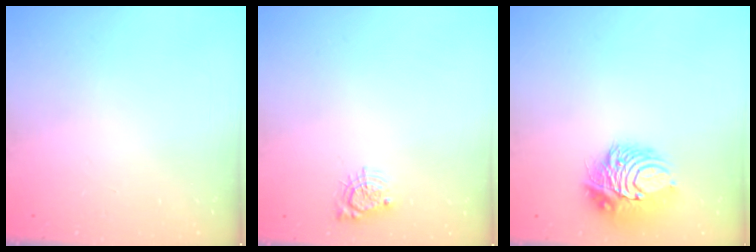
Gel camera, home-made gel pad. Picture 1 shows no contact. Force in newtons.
{"total": 5.9, "press": 5.9, "slide": 0.4}
{"total": 10.4, "press": 10.4, "slide": 0.6}